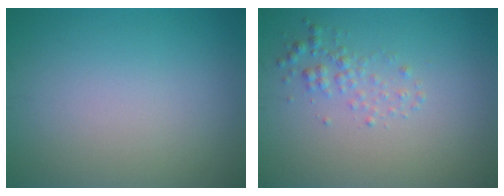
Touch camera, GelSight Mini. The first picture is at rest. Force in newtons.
{"total": 1.7, "press": 1.7, "slide": 0.0}